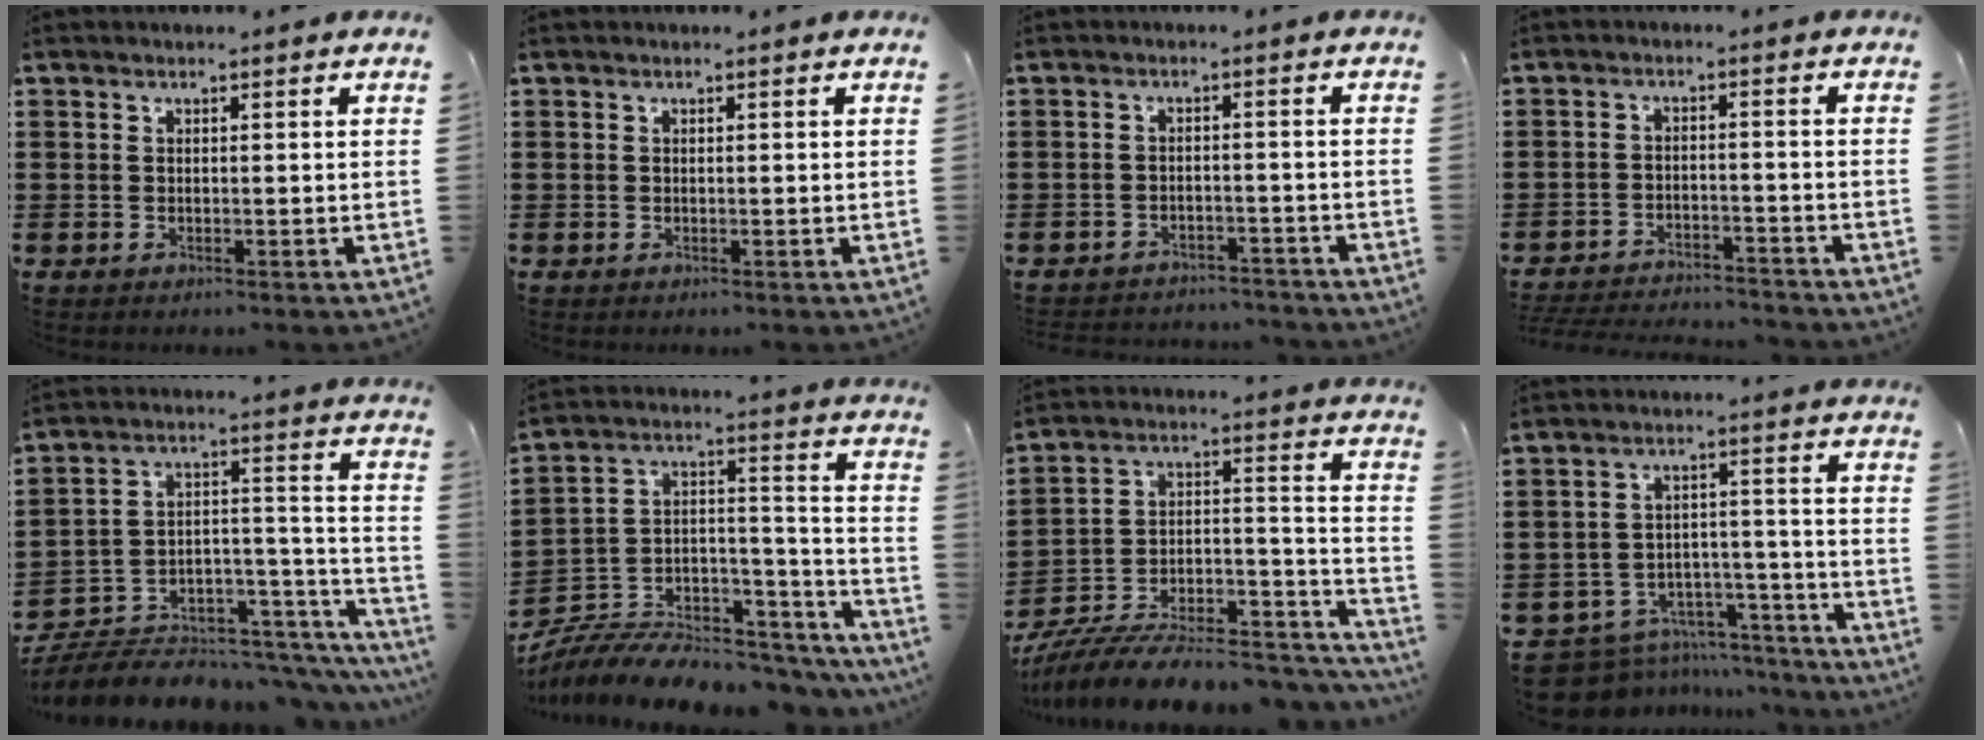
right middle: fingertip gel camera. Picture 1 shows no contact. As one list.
[{"total": 0.0}, {"total": 2.7, "force": [-2.7, 0.2, -0.1], "torque": [-0.006, -0.004, -0.057]}, {"total": 3.9, "force": [-3.9, 0.3, 0.3], "torque": [-0.016, -0.001, -0.083]}, {"total": 6.0, "force": [-5.3, 2.3, 1.5], "torque": [-0.031, -0.014, -0.098]}, {"total": 7.2, "force": [-6.7, 2.0, 1.6], "torque": [-0.028, -0.003, -0.131]}, {"total": 10.4, "force": [-9.3, 2.2, 4.1], "torque": [-0.051, 0.017, -0.175]}, {"total": 8.3, "force": [-7.8, 2.6, 1.5], "torque": [-0.035, 0.025, -0.151]}]